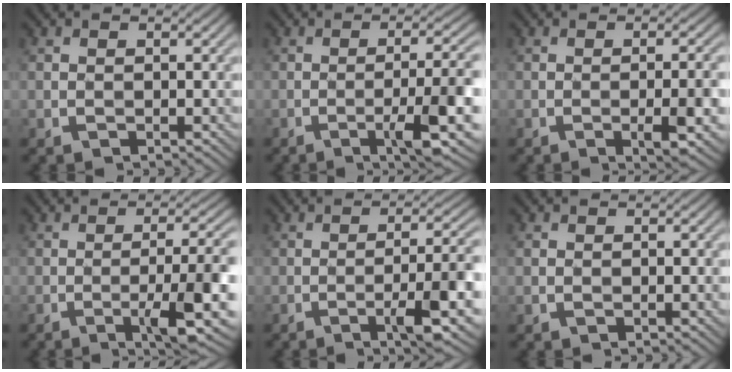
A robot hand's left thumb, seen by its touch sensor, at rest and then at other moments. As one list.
[{"total": 9.2, "force": [-3.9, 1.1, 8.3], "torque": [-0.126, 0.008, -0.056]}, {"total": 5.9, "force": [-2.1, 0.8, 5.4], "torque": [-0.085, 0.002, -0.024]}, {"total": 10.4, "force": [-3.9, 1.6, 9.5], "torque": [-0.140, 0.003, -0.056]}, {"total": 8.9, "force": [-3.9, 1.0, 7.9], "torque": [-0.120, 0.011, -0.058]}, {"total": 1.0, "force": [0.1, 0.5, 0.9], "torque": [-0.019, -0.001, 0.004]}]